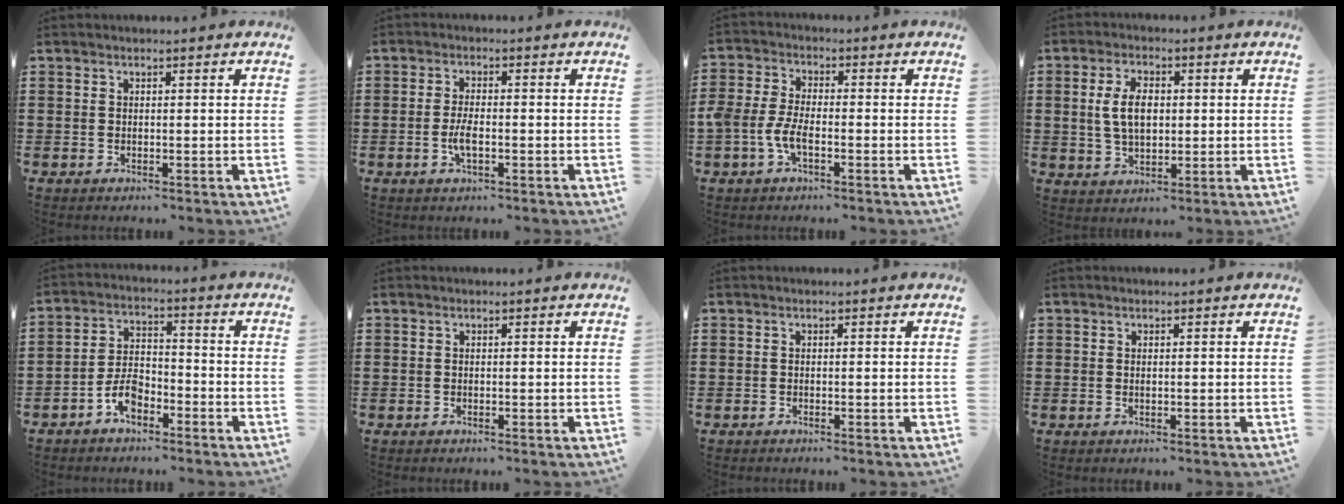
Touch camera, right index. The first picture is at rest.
{"total": 3.4, "force": [-0.9, 1.1, 3.1], "torque": [-0.063, 0.000, -0.018]}
{"total": 4.7, "force": [-1.8, 2.0, 3.8], "torque": [-0.102, -0.005, -0.042]}
{"total": 6.2, "force": [0.5, 3.5, 5.2], "torque": [-0.111, 0.004, 0.001]}
{"total": 5.6, "force": [-3.2, 2.8, 3.5], "torque": [-0.081, 0.007, -0.065]}
{"total": 0.0}
{"total": 0.0}
{"total": 0.0}